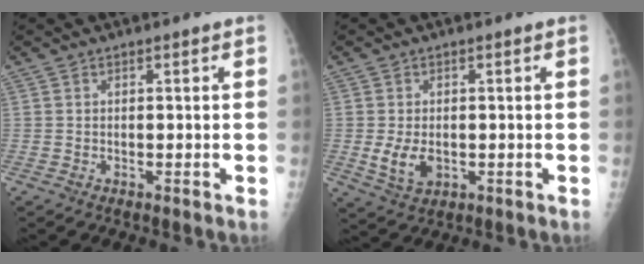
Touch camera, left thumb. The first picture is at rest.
{"total": 5.3, "force": [-0.7, 3.5, 3.9], "torque": [-0.068, -0.009, -0.003]}